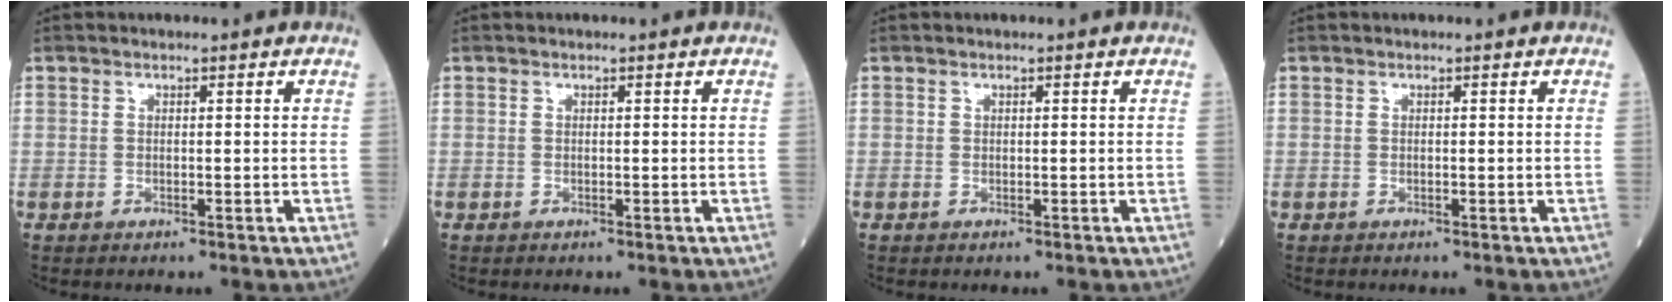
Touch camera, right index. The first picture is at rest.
{"total": 0.0}
{"total": 0.0}
{"total": 0.0}